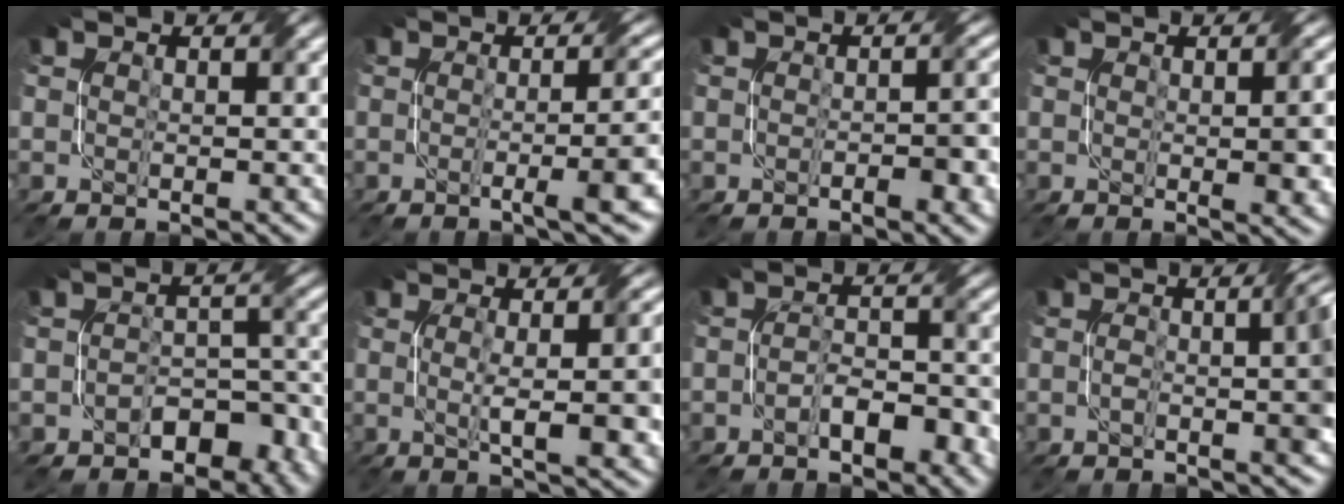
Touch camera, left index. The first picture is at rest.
{"total": 5.7, "force": [-1.0, 1.3, 5.5], "torque": [-0.059, -0.002, -0.017]}
{"total": 2.8, "force": [-1.0, 0.6, 2.6], "torque": [-0.036, 0.000, -0.013]}
{"total": 4.1, "force": [0.0, 1.1, 4.0], "torque": [-0.041, 0.007, 0.004]}
{"total": 5.8, "force": [-3.3, 3.3, 3.4], "torque": [-0.034, -0.003, -0.050]}
{"total": 7.5, "force": [-0.3, 2.1, 7.2], "torque": [-0.074, 0.008, -0.003]}
{"total": 3.7, "force": [-1.9, 1.5, 2.8], "torque": [-0.045, 0.007, -0.030]}
{"total": 5.4, "force": [-0.2, 1.6, 5.2], "torque": [-0.056, 0.009, -0.007]}